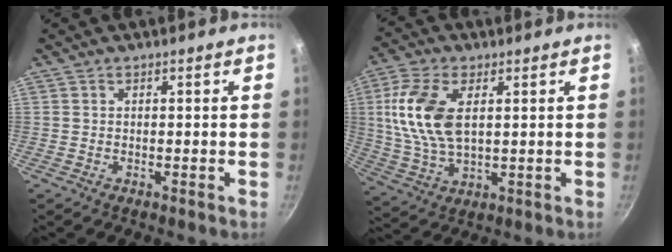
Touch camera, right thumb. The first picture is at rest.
{"total": 13.2, "force": [2.8, 7.1, 10.8], "torque": [-0.218, -0.001, 0.056]}